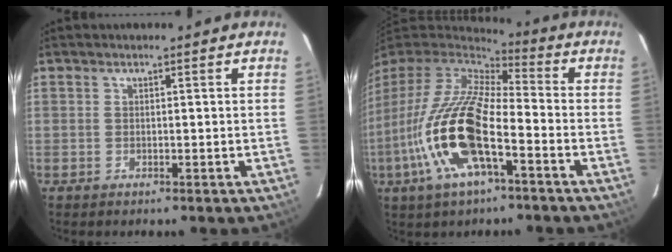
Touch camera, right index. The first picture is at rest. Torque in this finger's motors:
{"motor_torque": [2.14, 0.00, 1.05, 0.21]}